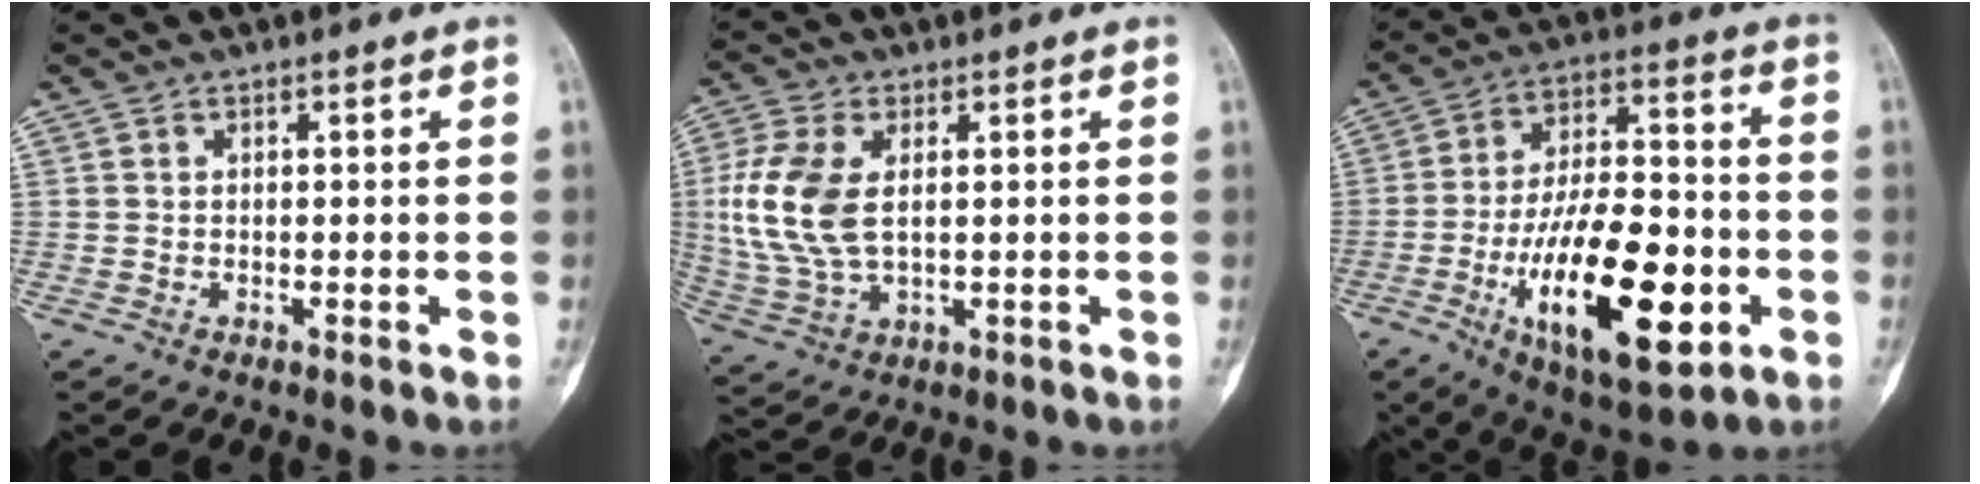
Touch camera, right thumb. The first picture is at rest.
{"total": 12.1, "force": [1.5, 6.8, 9.9], "torque": [-0.231, -0.001, 0.033]}
{"total": 23.2, "force": [-7.2, 9.7, 19.8], "torque": [-0.317, 0.022, -0.105]}